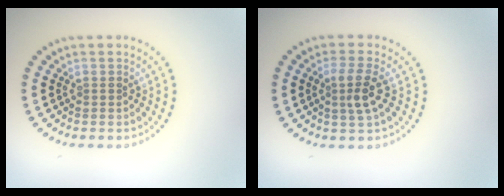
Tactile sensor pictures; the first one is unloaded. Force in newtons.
{"total": 2.6, "press": 2.4, "slide": 1.1}